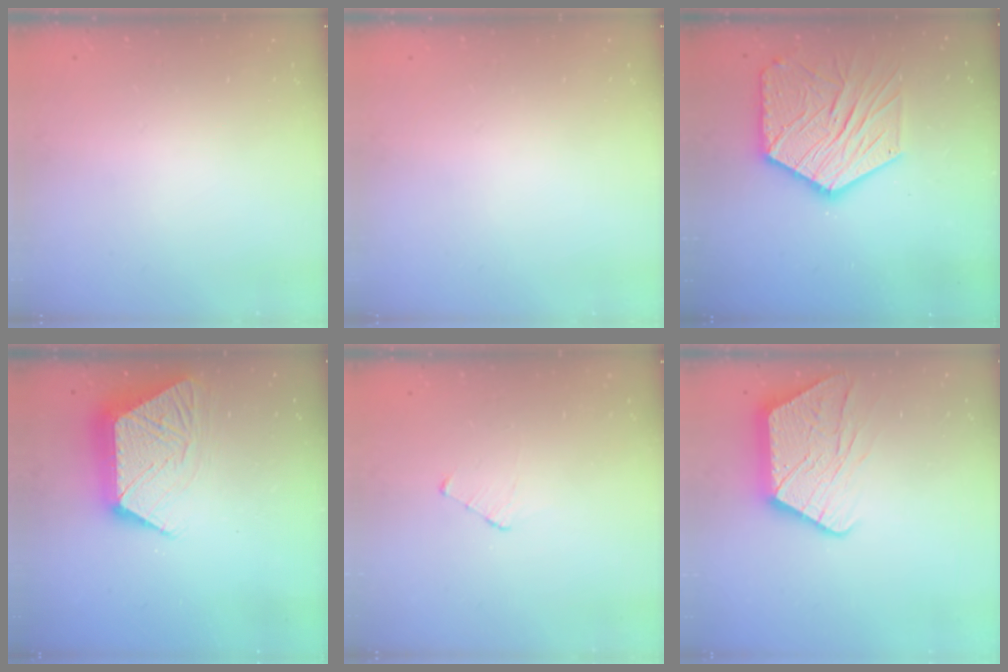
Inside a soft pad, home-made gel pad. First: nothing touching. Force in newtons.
{"total": 0.0}
{"total": 19.6, "press": 19.5, "slide": 1.8}
{"total": 13.7, "press": 13.7, "slide": 1.1}
{"total": 4.0, "press": 4.0, "slide": 0.4}
{"total": 14.2, "press": 14.2, "slide": 1.0}